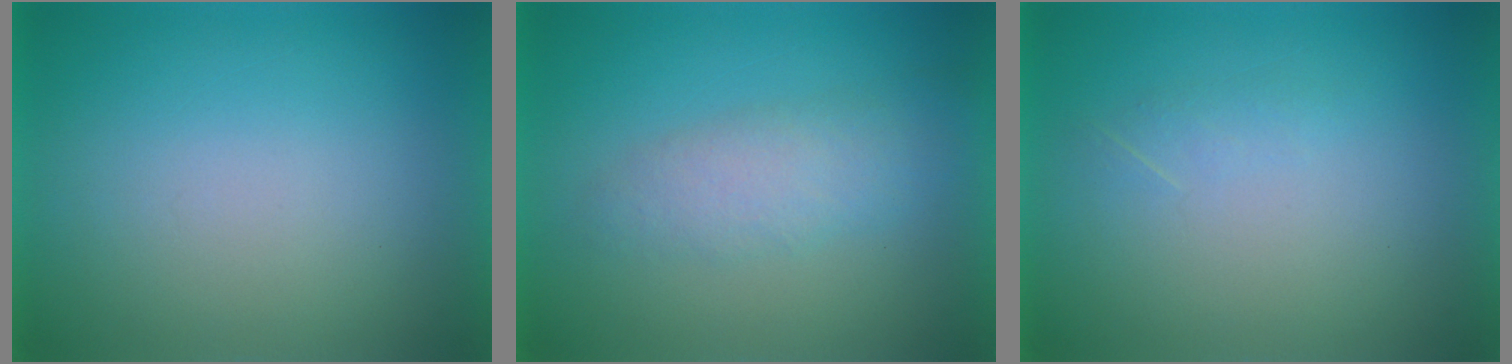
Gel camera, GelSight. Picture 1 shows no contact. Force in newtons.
{"total": 3.2}
{"total": 1.3}